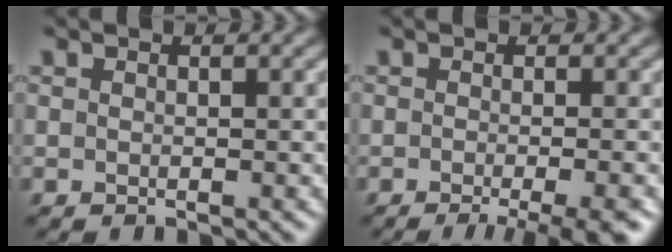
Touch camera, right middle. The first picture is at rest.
{"total": 5.1, "force": [-2.6, 1.3, 4.1], "torque": [-0.036, -0.003, -0.034]}